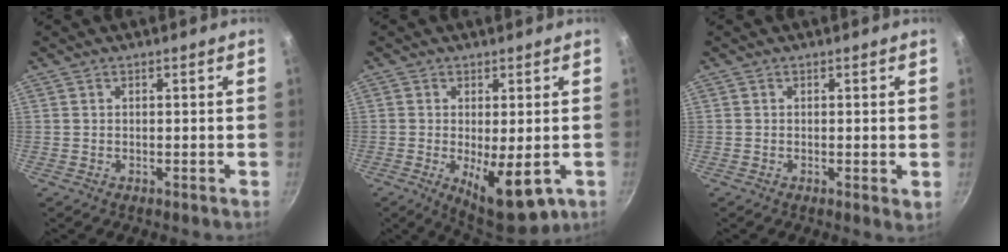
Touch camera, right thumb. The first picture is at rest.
{"total": 10.1, "force": [-2.5, 3.7, 9.1], "torque": [-0.127, -0.012, -0.022]}
{"total": 1.6, "force": [-0.1, 0.3, 1.5], "torque": [-0.024, -0.007, -0.002]}